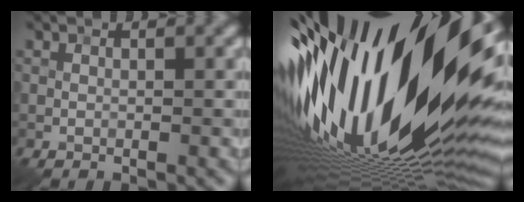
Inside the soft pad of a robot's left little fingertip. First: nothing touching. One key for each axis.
{"total": 21.7, "fx": 3.4, "fy": 9.2, "fz": 19.4, "tx": -0.363, "ty": -0.034, "tz": 0.049}